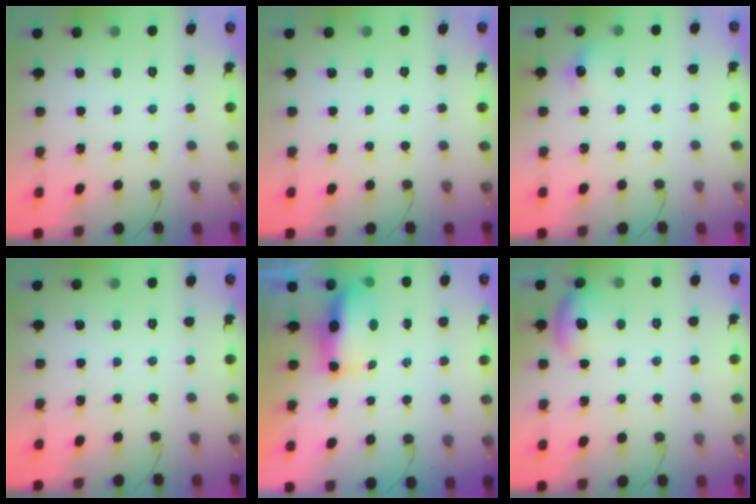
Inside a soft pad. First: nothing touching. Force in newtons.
{"total": 0.0}
{"total": 6.6, "press": 6.4, "slide": 1.5}
{"total": 0.0}
{"total": 10.3, "press": 8.6, "slide": 5.7}
{"total": 9.4, "press": 9.3, "slide": 1.3}